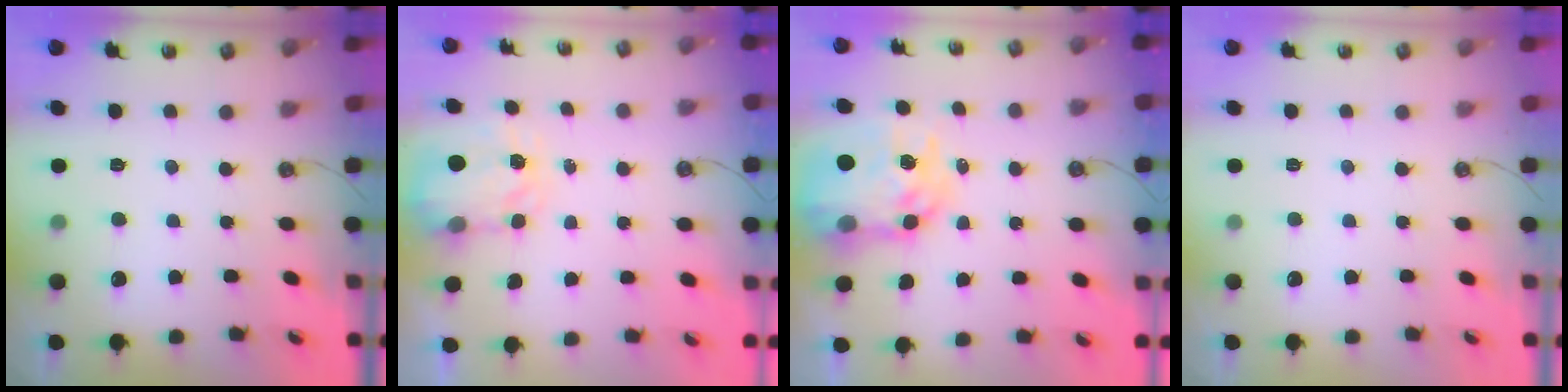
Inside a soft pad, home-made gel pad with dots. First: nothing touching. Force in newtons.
{"total": 3.5, "press": 3.5, "slide": 0.5}
{"total": 12.4, "press": 12.4, "slide": 1.1}
{"total": 0.0}